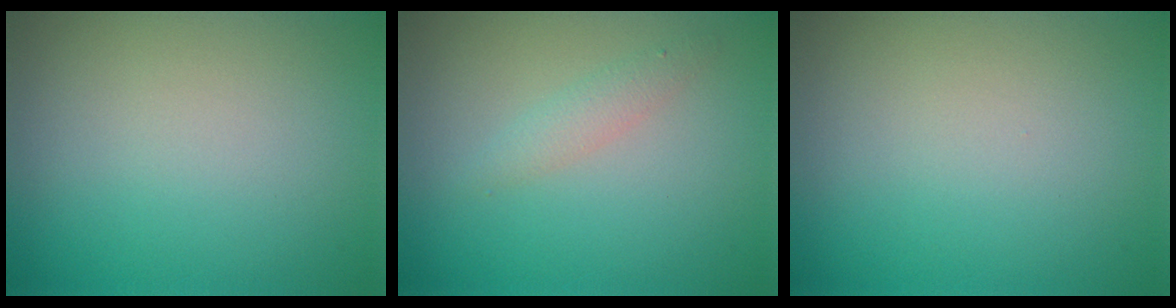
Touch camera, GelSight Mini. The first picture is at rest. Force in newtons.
{"total": 1.3, "press": 1.3, "slide": 0.0}
{"total": 0.0}